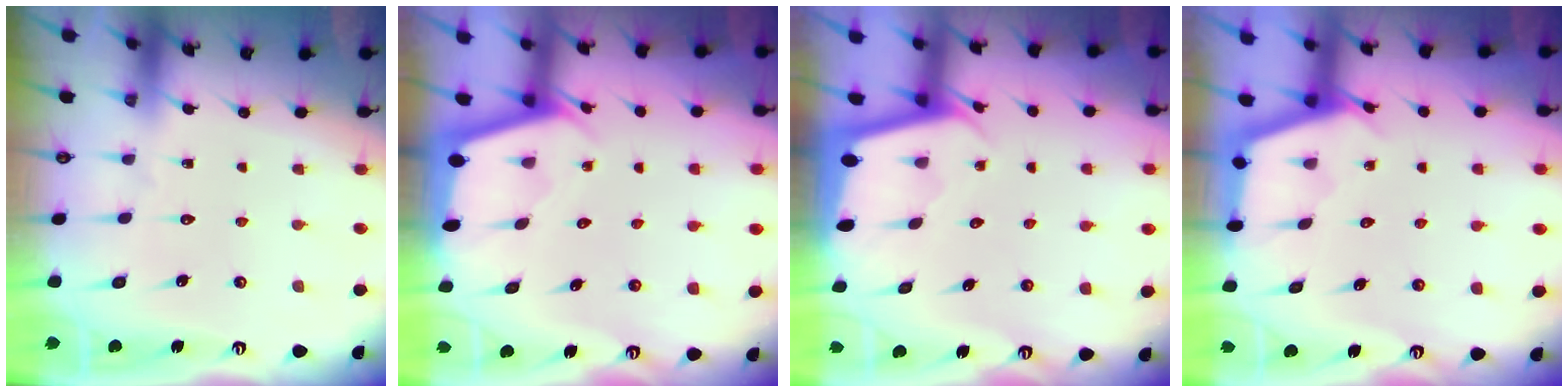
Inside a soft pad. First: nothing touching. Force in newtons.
{"total": 2.2, "press": 2.2, "slide": 0.2}
{"total": 2.0, "press": 2.0, "slide": 0.1}
{"total": 3.0, "press": 3.0, "slide": 0.3}